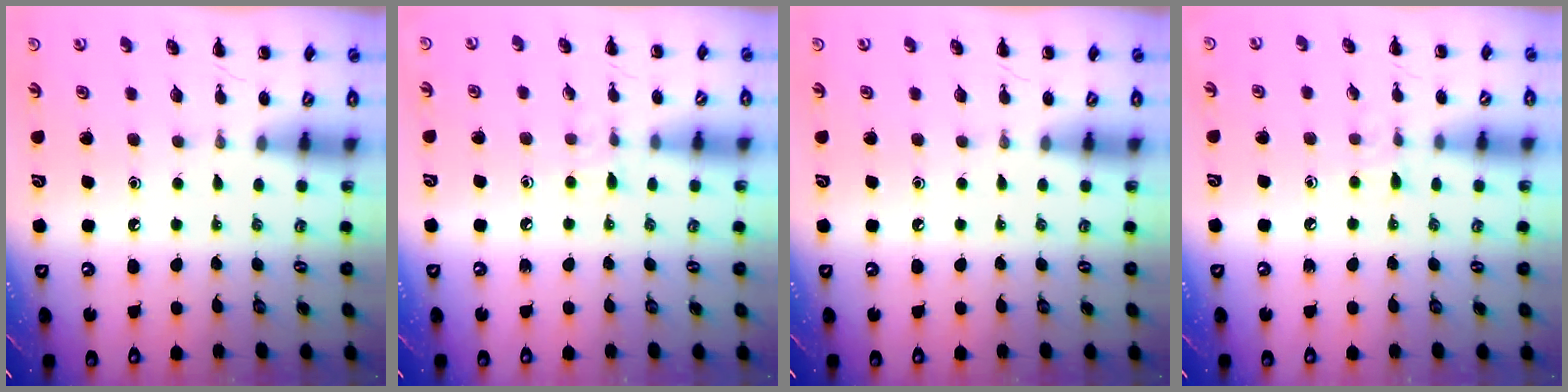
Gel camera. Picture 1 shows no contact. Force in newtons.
{"total": 5.4, "press": 4.9, "slide": 2.1}
{"total": 0.0}
{"total": 5.4, "press": 4.9, "slide": 2.1}